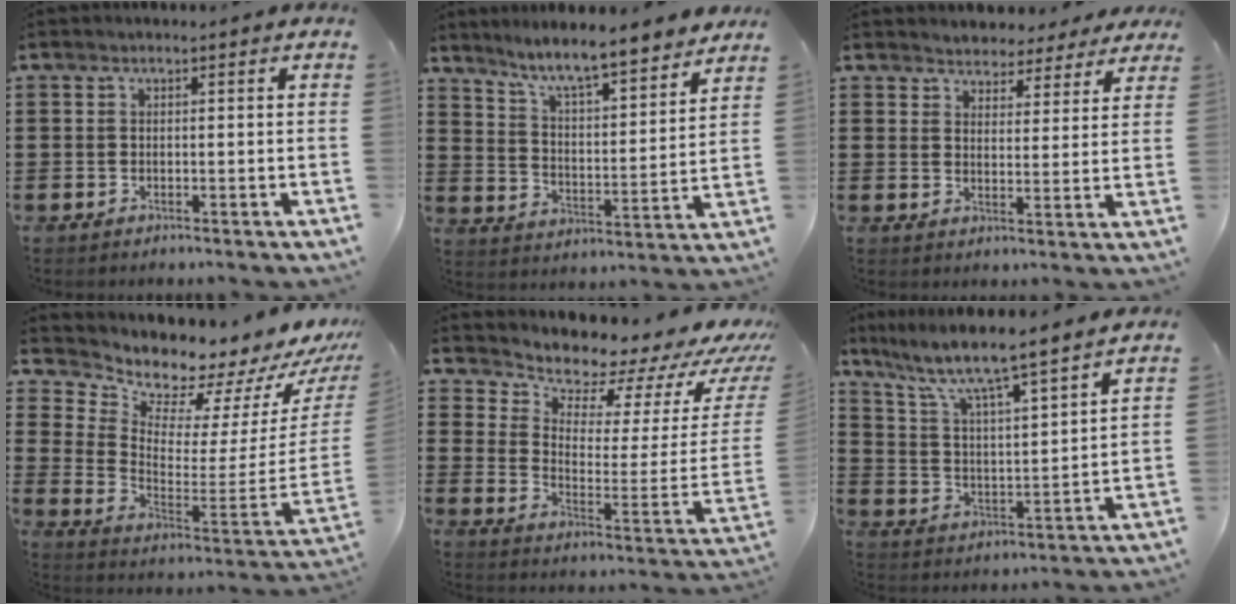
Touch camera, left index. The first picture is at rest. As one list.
[{"total": 7.3, "force": [6.6, 0.1, 3.1], "torque": [-0.085, -0.045, 0.110]}, {"total": 3.9, "force": [3.7, 1.2, -0.3], "torque": [-0.016, -0.012, 0.066]}, {"total": 7.0, "force": [6.9, 0.7, 0.0], "torque": [-0.034, -0.088, 0.112]}, {"total": 7.7, "force": [7.4, 1.9, 0.8], "torque": [-0.028, -0.084, 0.122]}, {"total": 6.4, "force": [5.6, -0.1, 3.1], "torque": [-0.088, -0.043, 0.088]}]